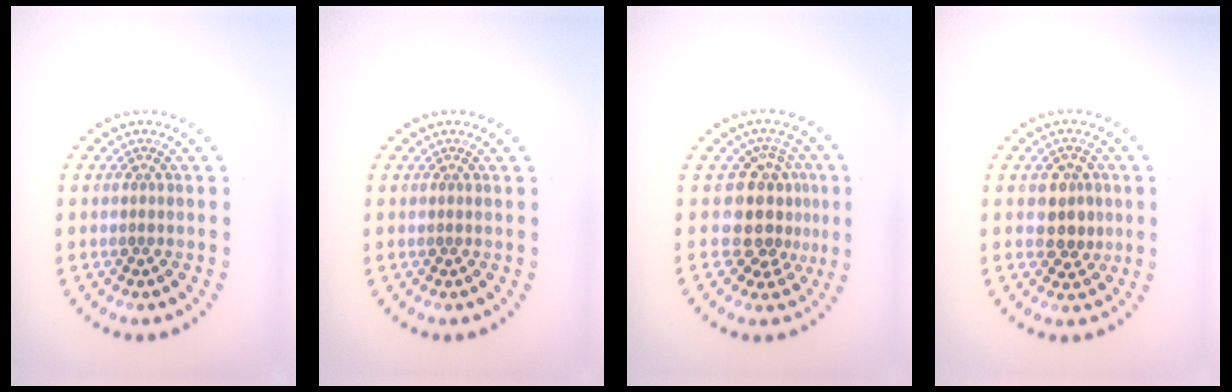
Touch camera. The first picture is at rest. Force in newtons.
{"total": 0.0}
{"total": 4.2, "press": 3.4, "slide": 2.5}
{"total": 3.0, "press": 2.9, "slide": 0.8}